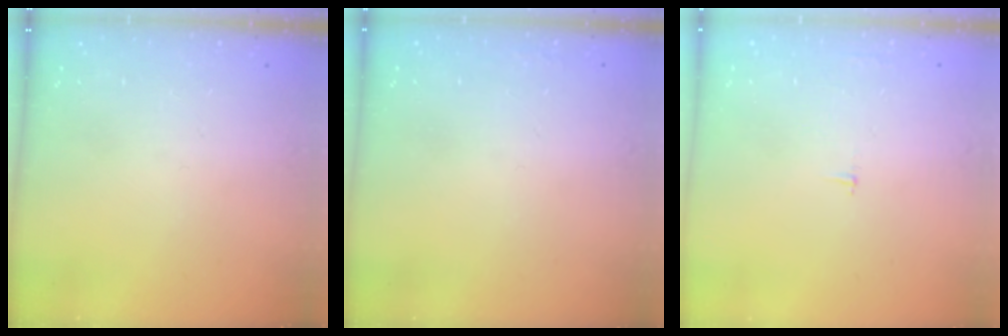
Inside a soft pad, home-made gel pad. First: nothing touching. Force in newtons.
{"total": 1.6, "press": 1.5, "slide": 0.1}
{"total": 2.1, "press": 2.1, "slide": 0.2}